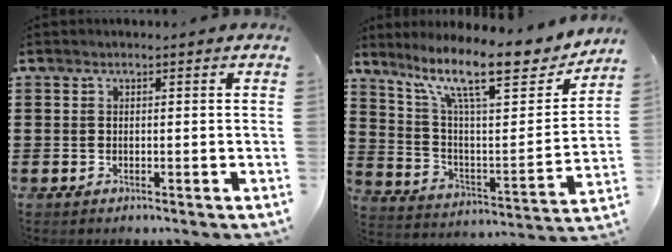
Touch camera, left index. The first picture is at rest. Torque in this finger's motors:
{"motor_torque": [2.14, 0.00, 0.43, 0.21]}